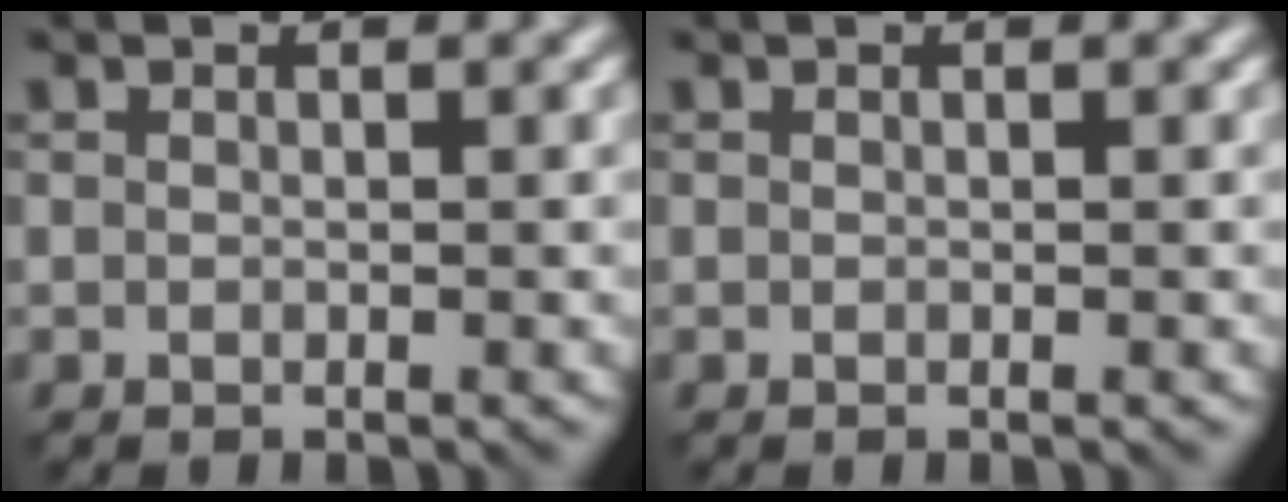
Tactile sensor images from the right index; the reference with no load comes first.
{"total": 0.0}